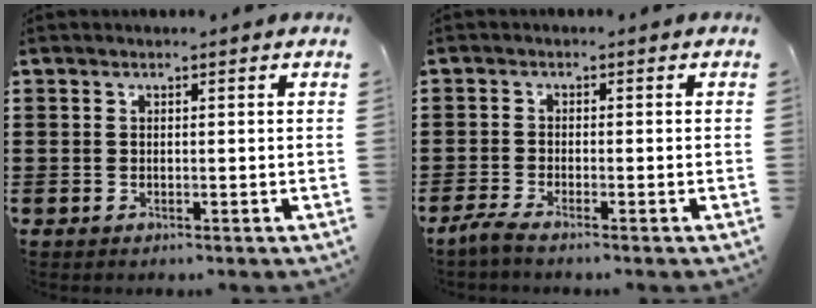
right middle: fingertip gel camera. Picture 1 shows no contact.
{"total": 2.1, "force": [-1.8, 0.1, 1.1], "torque": [-0.026, 0.002, -0.036]}